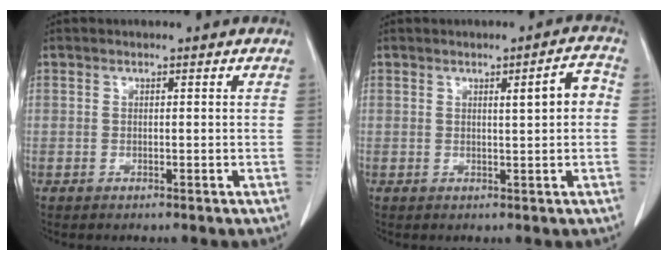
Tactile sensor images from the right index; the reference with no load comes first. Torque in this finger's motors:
{"motor_torque": [0.10, 0.04, 0.04, 0.03]}